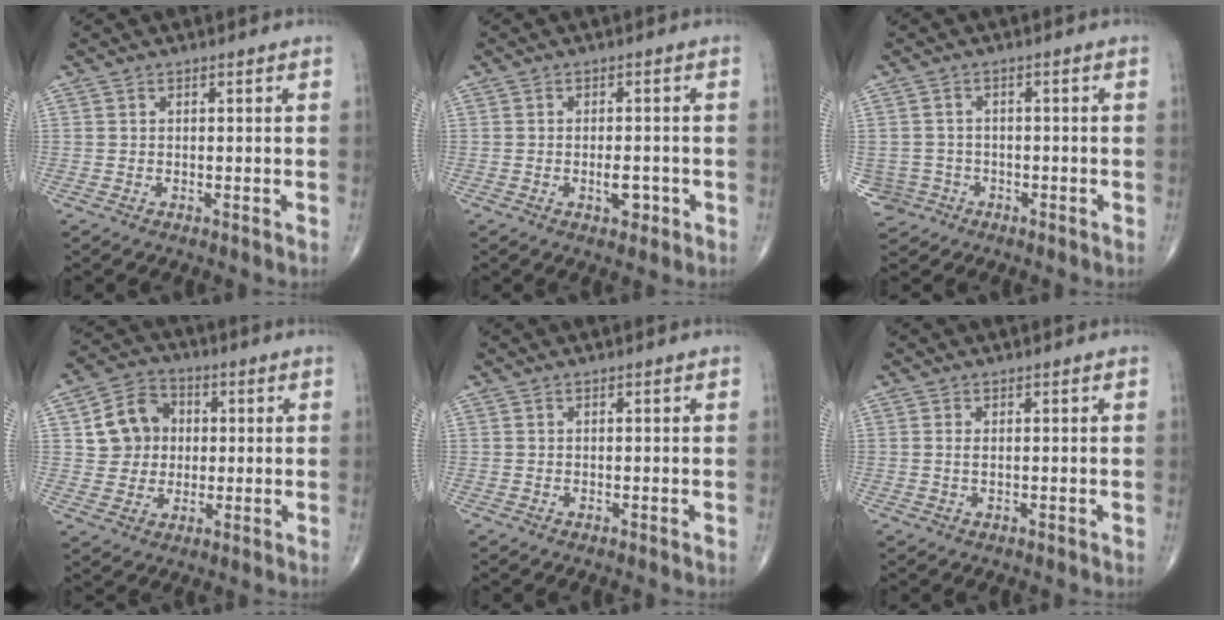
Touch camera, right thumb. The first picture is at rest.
{"total": 3.3, "force": [-1.1, 1.7, 2.6], "torque": [-0.034, 0.002, -0.013]}
{"total": 4.6, "force": [-1.7, 4.3, -0.1], "torque": [0.011, 0.015, -0.027]}
{"total": 10.1, "force": [1.5, 9.0, 4.4], "torque": [-0.044, 0.009, 0.023]}
{"total": 0.0}
{"total": 0.9, "force": [0.1, 0.3, 0.8], "torque": [-0.018, -0.002, 0.003]}